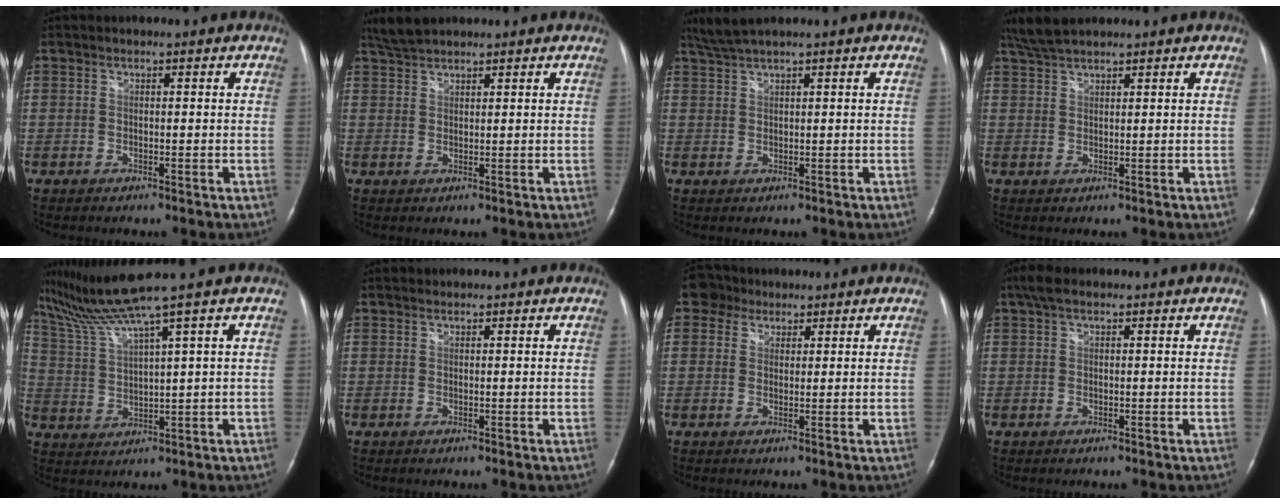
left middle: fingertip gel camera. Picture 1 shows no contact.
{"total": 3.7, "force": [3.3, 0.8, 1.3], "torque": [-0.033, 0.014, 0.066]}
{"total": 3.2, "force": [2.7, -0.5, 1.7], "torque": [-0.043, 0.014, 0.058]}
{"total": 4.5, "force": [4.0, 0.7, 1.9], "torque": [-0.049, 0.016, 0.081]}
{"total": 7.5, "force": [5.9, -2.9, 3.5], "torque": [-0.084, 0.001, 0.125]}
{"total": 0.0}
{"total": 3.4, "force": [2.1, 2.7, 0.1], "torque": [-0.003, 0.014, 0.032]}
{"total": 2.8, "force": [1.7, 1.1, 1.9], "torque": [-0.042, 0.023, 0.033]}